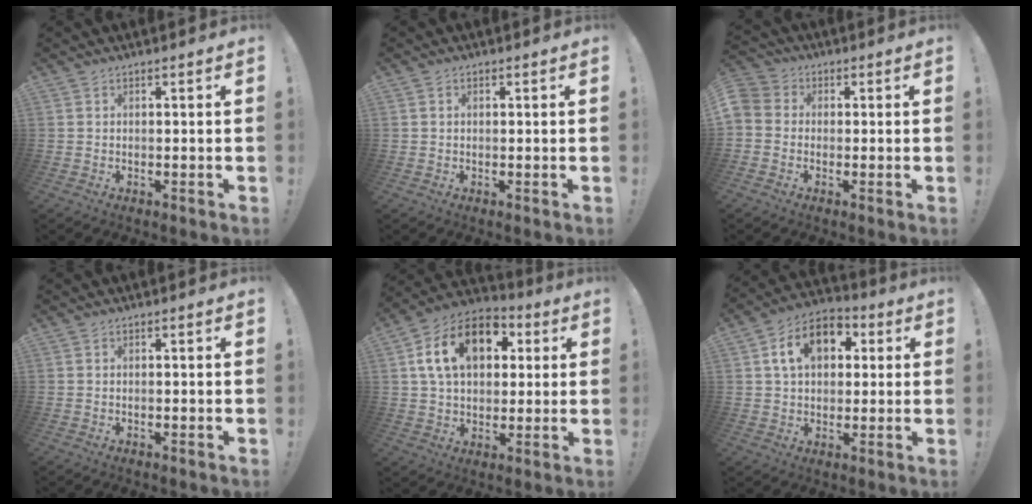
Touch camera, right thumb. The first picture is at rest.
{"total": 0.6, "force": [0.1, 0.4, 0.4], "torque": [-0.015, 0.005, 0.002]}
{"total": 4.0, "force": [-1.2, 3.4, 1.7], "torque": [-0.043, 0.009, -0.021]}
{"total": 0.6, "force": [-0.5, 0.0, 0.2], "torque": [-0.006, 0.000, -0.010]}
{"total": 17.8, "force": [5.8, 12.1, 11.7], "torque": [-0.184, -0.001, 0.106]}
{"total": 13.3, "force": [4.2, 9.4, 8.4], "torque": [-0.130, 0.003, 0.080]}